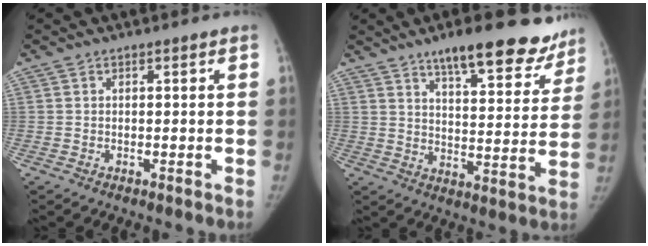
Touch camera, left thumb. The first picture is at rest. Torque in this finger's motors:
{"motor_torque": [0.27, 0.01, 0.97, -0.79, 0.11]}